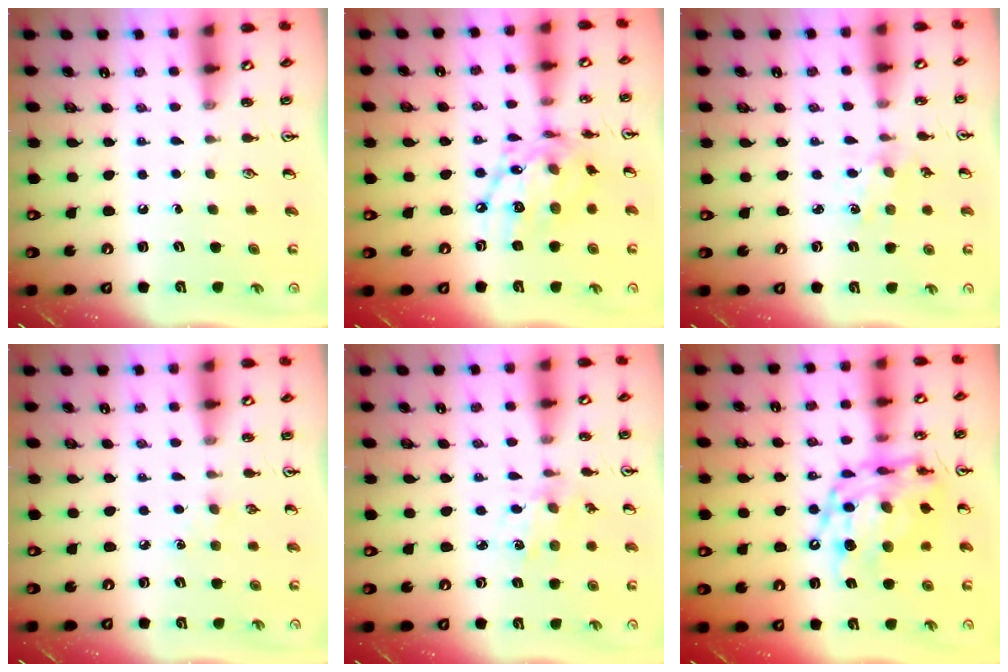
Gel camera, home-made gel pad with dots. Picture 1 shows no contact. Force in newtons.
{"total": 15.5, "press": 15.5, "slide": 1.2}
{"total": 2.0, "press": 2.0, "slide": 0.4}
{"total": 2.8, "press": 2.8, "slide": 0.4}
{"total": 1.6, "press": 1.6, "slide": 0.2}
{"total": 16.6, "press": 16.5, "slide": 1.5}